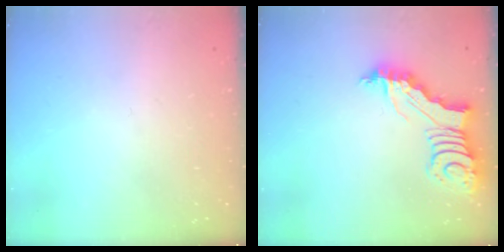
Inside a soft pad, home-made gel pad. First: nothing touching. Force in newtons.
{"total": 5.8, "press": 5.8, "slide": 0.5}